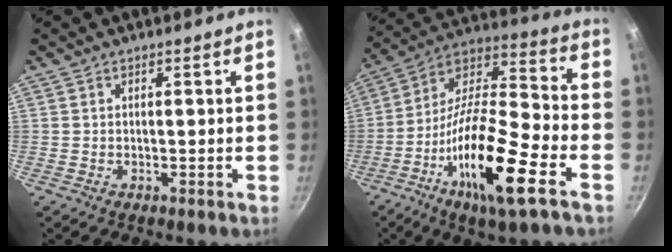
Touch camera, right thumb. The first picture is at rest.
{"total": 22.0, "force": [-9.5, 5.6, 19.0], "torque": [-0.331, 0.043, -0.187]}